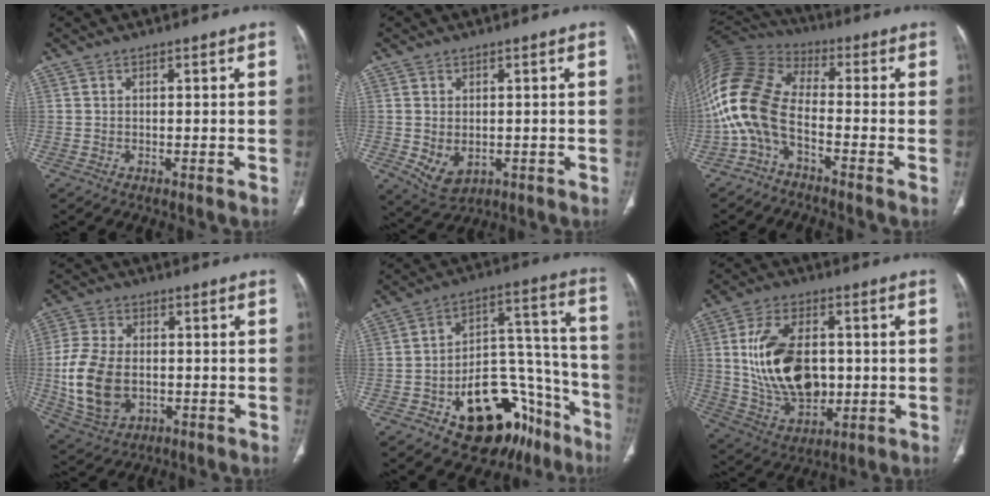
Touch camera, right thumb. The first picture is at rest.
{"total": 5.6, "force": [-0.9, 3.9, 4.0], "torque": [-0.064, -0.011, 0.004]}
{"total": 13.3, "force": [-4.1, 6.9, 10.6], "torque": [-0.237, 0.062, -0.094]}
{"total": 14.0, "force": [-1.6, 9.5, 10.1], "torque": [-0.202, 0.001, -0.019]}
{"total": 24.3, "force": [-12.7, 13.4, 15.8], "torque": [-0.148, 0.114, -0.176]}
{"total": 18.0, "force": [0.9, 11.3, 14.0], "torque": [-0.229, -0.004, 0.032]}